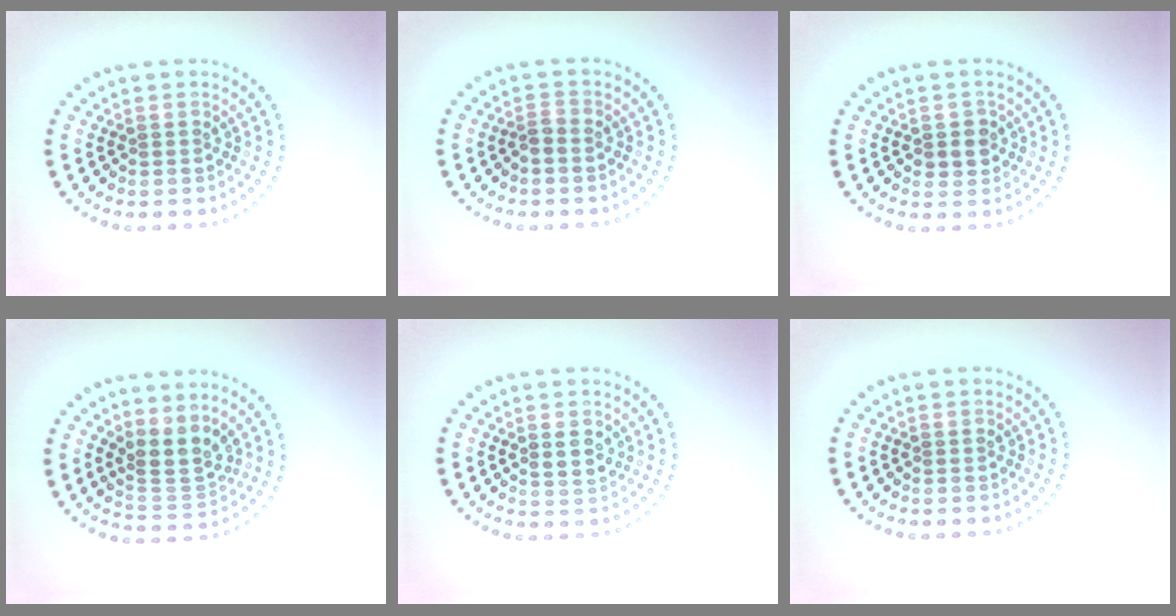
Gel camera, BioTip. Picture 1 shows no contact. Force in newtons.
{"total": 1.0, "press": 0.8, "slide": 0.6}
{"total": 1.9, "press": 1.8, "slide": 0.7}
{"total": 3.1, "press": 2.3, "slide": 2.1}
{"total": 1.7, "press": 1.5, "slide": 0.8}
{"total": 0.0}